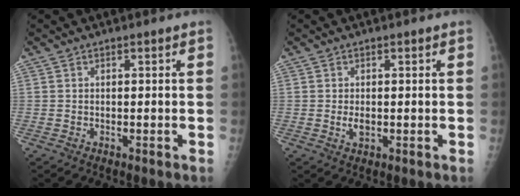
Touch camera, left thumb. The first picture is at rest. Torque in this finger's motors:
{"motor_torque": [-0.10, -0.13, 0.28, 0.09, 0.00]}